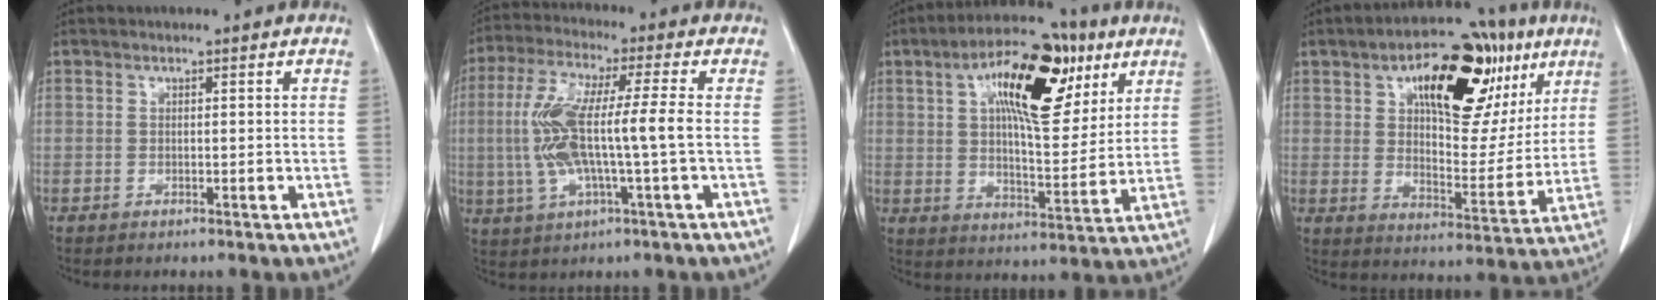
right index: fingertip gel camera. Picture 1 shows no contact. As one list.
[{"total": 11.9, "force": [-0.7, 1.1, 11.8], "torque": [-0.252, 0.012, -0.016]}, {"total": 17.9, "force": [7.9, 6.5, 14.7], "torque": [-0.235, 0.028, 0.125]}, {"total": 21.5, "force": [10.0, 10.0, 16.2], "torque": [-0.238, 0.035, 0.155]}]